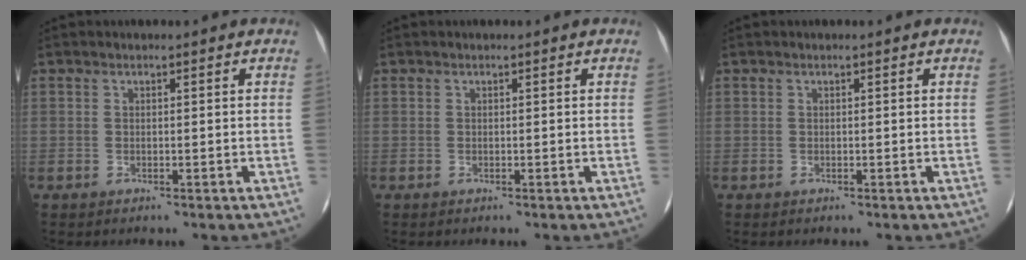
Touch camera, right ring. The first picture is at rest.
{"total": 0.0}
{"total": 0.0}